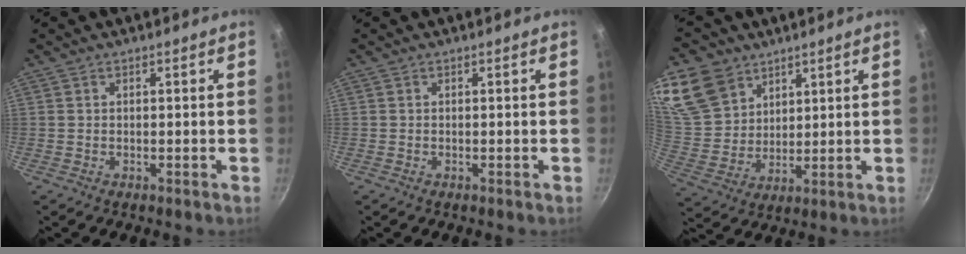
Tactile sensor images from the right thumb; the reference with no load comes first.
{"total": 0.0}
{"total": 16.3, "force": [9.7, 11.6, 6.2], "torque": [-0.117, -0.031, 0.196]}